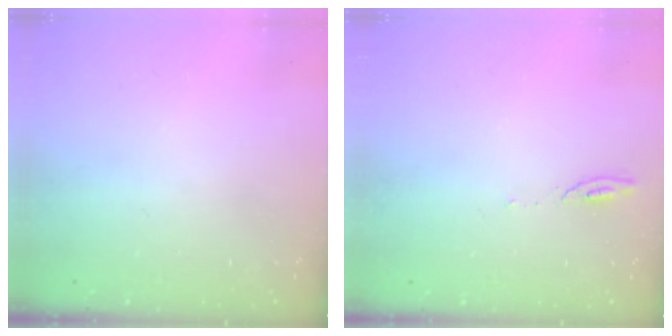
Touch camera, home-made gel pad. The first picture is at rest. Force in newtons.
{"total": 2.9, "press": 2.9, "slide": 0.4}